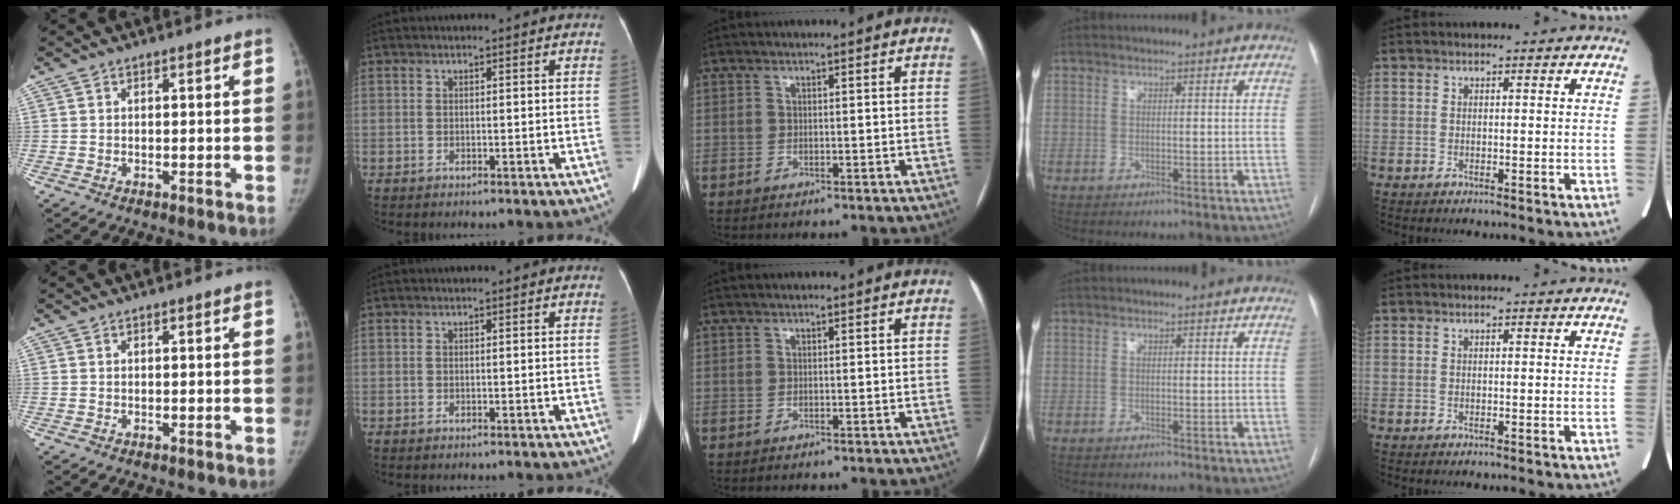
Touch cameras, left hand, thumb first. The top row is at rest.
{}